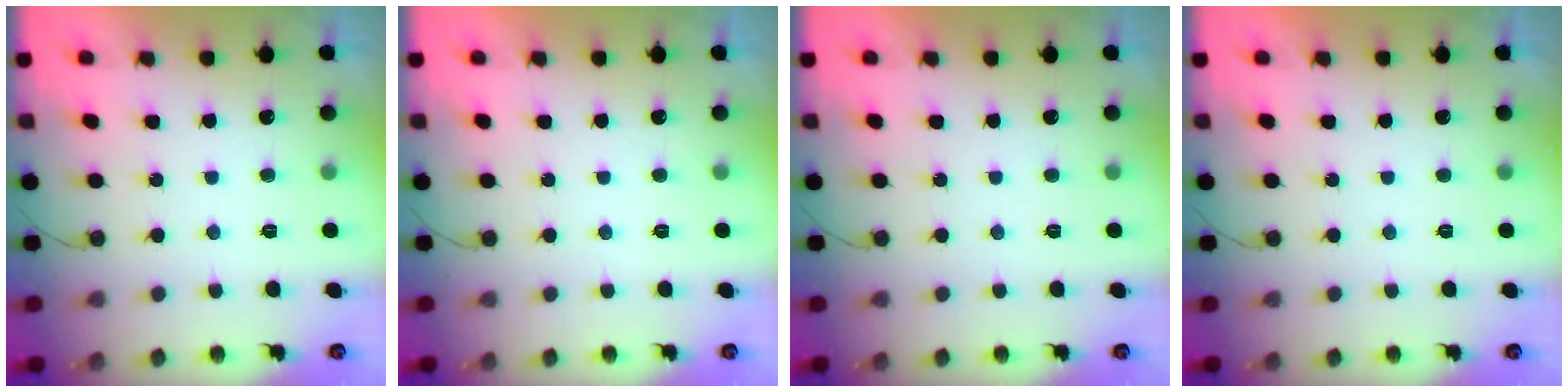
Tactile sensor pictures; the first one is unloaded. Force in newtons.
{"total": 0.0}
{"total": 0.0}
{"total": 0.0}